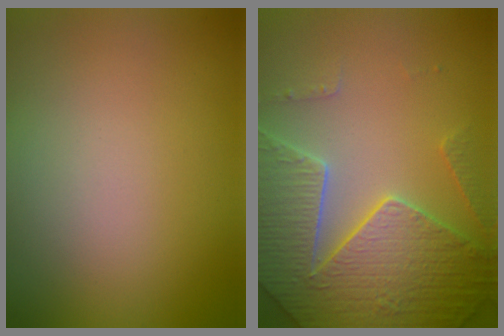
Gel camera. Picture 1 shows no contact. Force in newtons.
{"total": 7.5, "press": 7.2, "slide": 2.1}